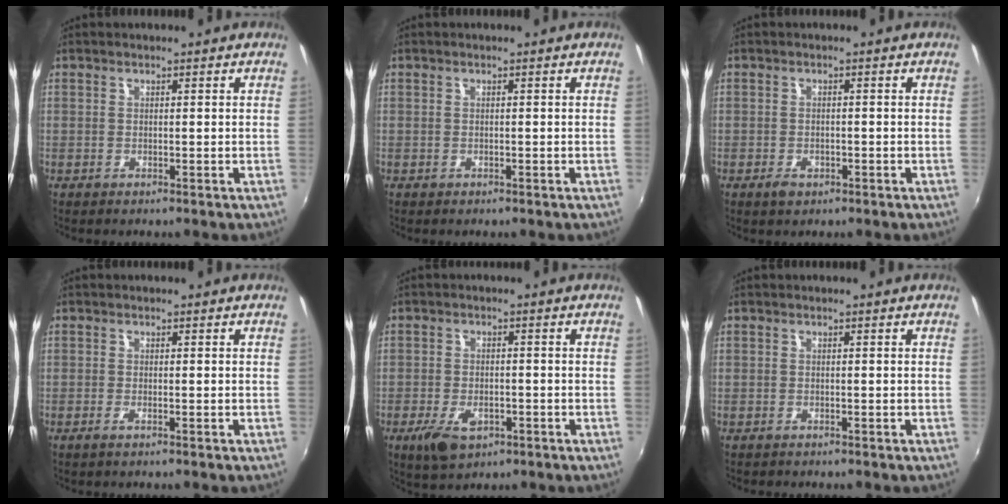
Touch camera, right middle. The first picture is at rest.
{"total": 0.8, "force": [-0.5, 0.6, 0.2], "torque": [-0.006, -0.002, -0.005]}
{"total": 2.3, "force": [-1.4, 1.5, 1.2], "torque": [-0.022, -0.004, -0.021]}
{"total": 1.1, "force": [-0.8, 0.1, 0.8], "torque": [-0.017, -0.003, -0.015]}
{"total": 7.0, "force": [-3.5, 3.9, 4.7], "torque": [-0.108, -0.016, -0.057]}
{"total": 0.9, "force": [-0.8, 0.4, 0.1], "torque": [-0.007, -0.001, -0.012]}